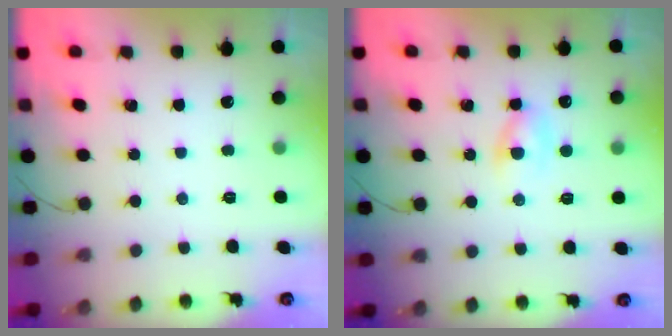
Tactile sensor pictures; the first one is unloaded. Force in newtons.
{"total": 2.5, "press": 2.2, "slide": 1.1}